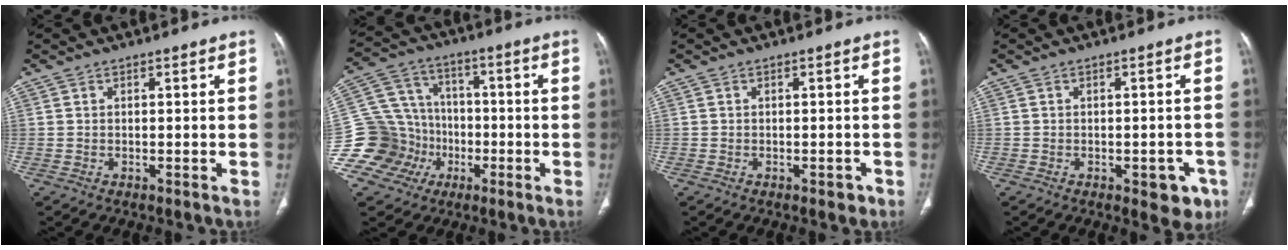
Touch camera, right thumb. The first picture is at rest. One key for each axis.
{"total": 16.5, "fx": -5.4, "fy": 14.8, "fz": 4.9, "tx": -0.079, "ty": 0.066, "tz": -0.085}
{"total": 1.4, "fx": -0.8, "fy": 0.8, "fz": 0.8, "tx": -0.003, "ty": 0.002, "tz": -0.008}
{"total": 5.5, "fx": -2.6, "fy": 2.9, "fz": 3.9, "tx": -0.016, "ty": 0.007, "tz": -0.027}